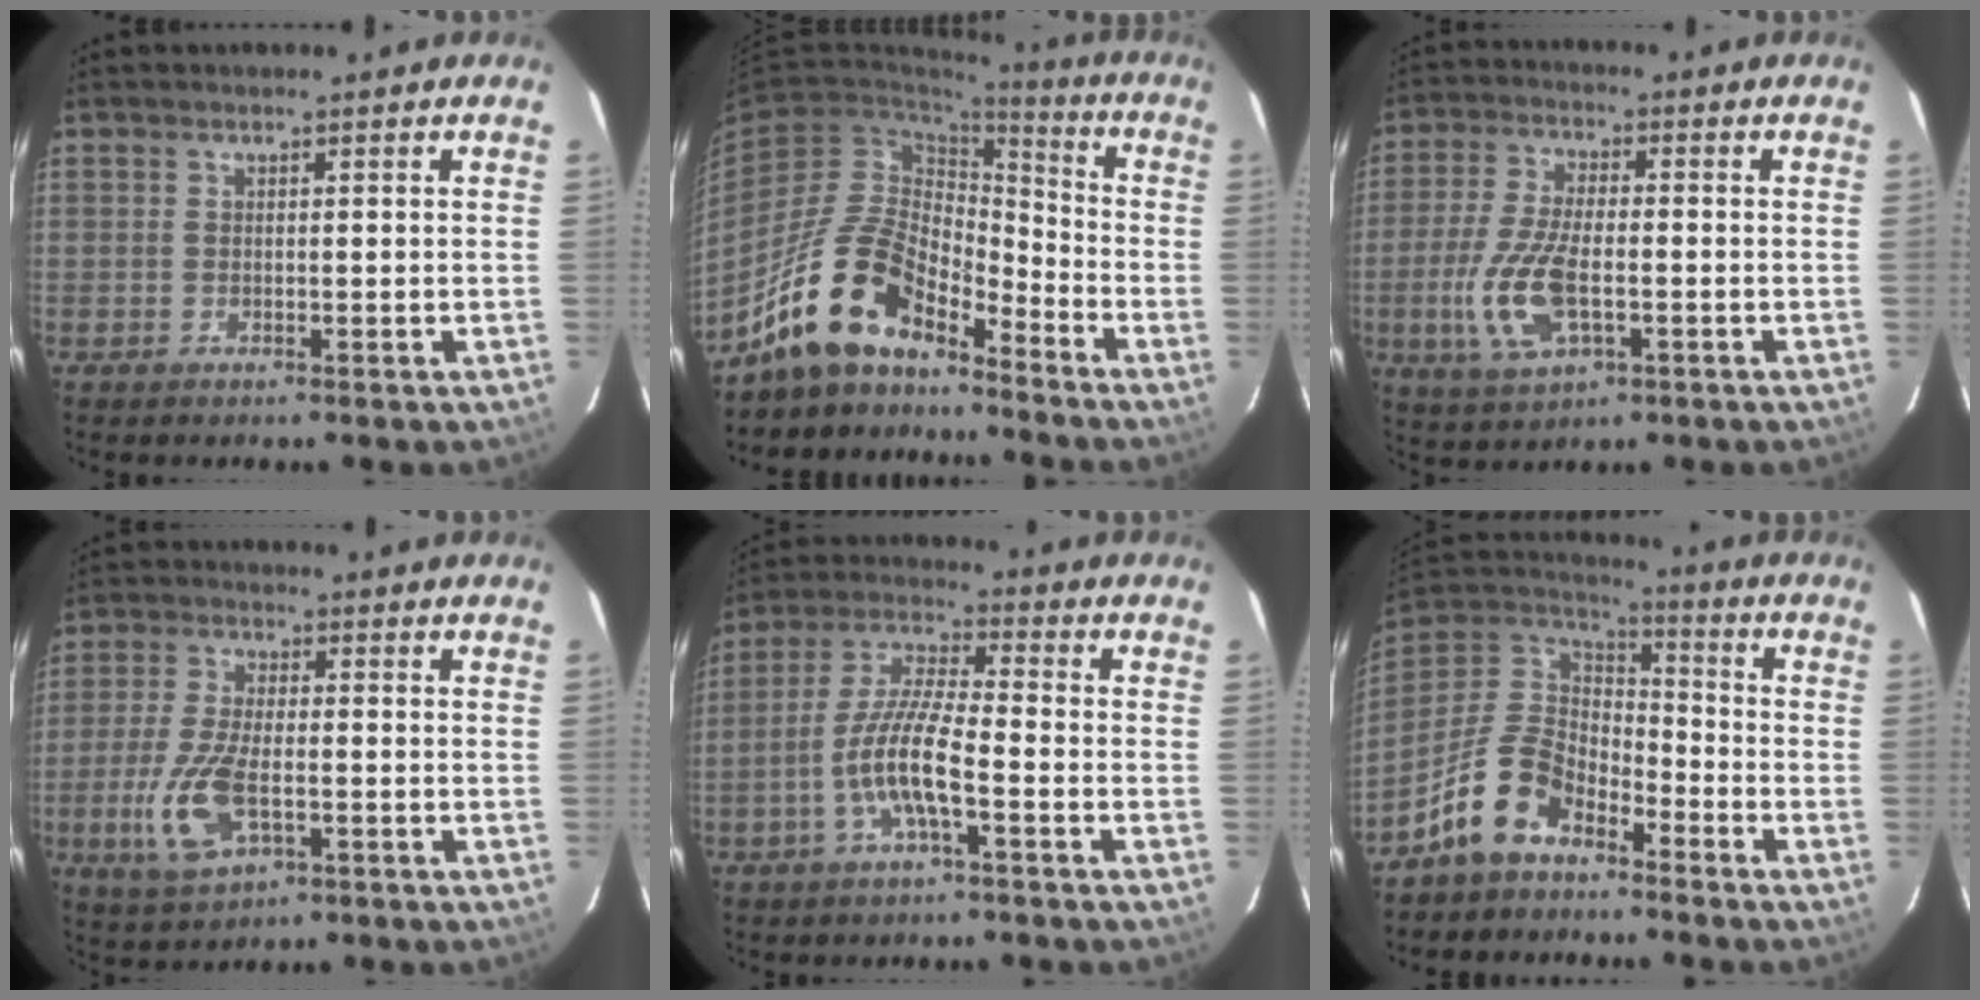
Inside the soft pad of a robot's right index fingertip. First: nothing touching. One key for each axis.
{"total": 14.4, "fx": -11.3, "fy": 5.9, "fz": 6.6, "tx": -0.130, "ty": 0.020, "tz": -0.213}
{"total": 11.7, "fx": -3.0, "fy": 5.0, "fz": 10.2, "tx": -0.221, "ty": -0.007, "tz": -0.055}
{"total": 10.9, "fx": -3.2, "fy": 4.7, "fz": 9.3, "tx": -0.205, "ty": -0.010, "tz": -0.058}
{"total": 10.0, "fx": -4.0, "fy": 1.6, "fz": 9.0, "tx": -0.192, "ty": 0.003, "tz": -0.078}
{"total": 13.1, "fx": -8.0, "fy": 7.6, "fz": 7.1, "tx": -0.168, "ty": 0.021, "tz": -0.152}